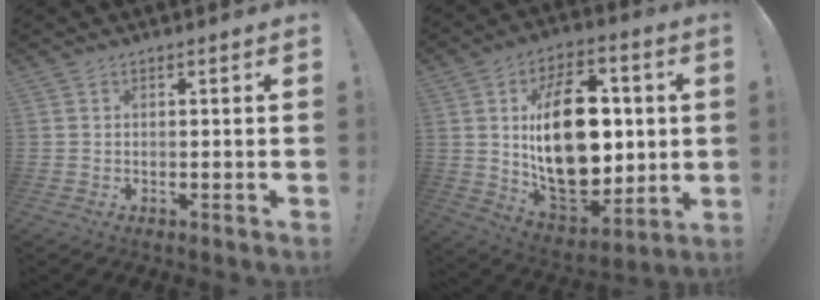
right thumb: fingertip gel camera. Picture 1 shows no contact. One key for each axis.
{"total": 27.0, "fx": 3.3, "fy": 16.7, "fz": 21.0, "tx": -0.339, "ty": -0.017, "tz": 0.071}